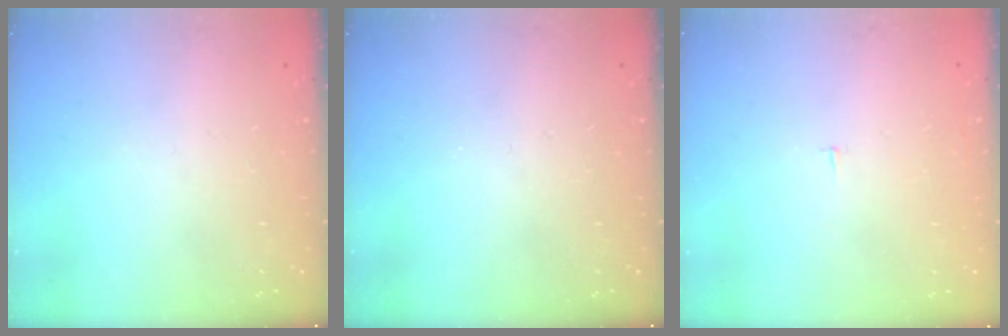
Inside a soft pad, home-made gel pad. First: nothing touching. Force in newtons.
{"total": 0.0}
{"total": 1.2, "press": 1.2, "slide": 0.1}